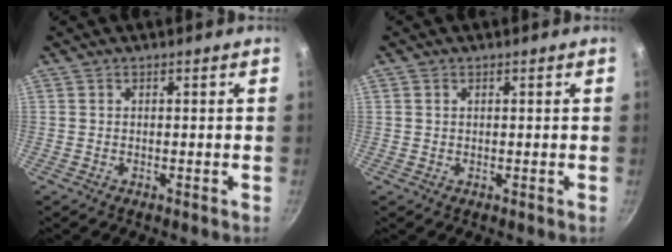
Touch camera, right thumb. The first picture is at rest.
{"total": 0.7, "force": [0.3, 0.6, 0.2], "torque": [-0.002, 0.001, 0.004]}